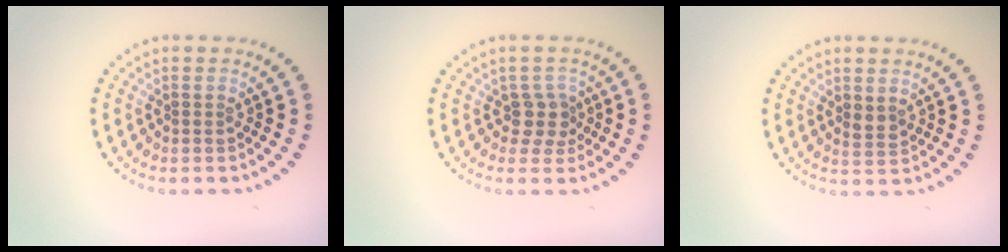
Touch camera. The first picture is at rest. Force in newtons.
{"total": 2.1, "press": 1.7, "slide": 1.3}
{"total": 1.2, "press": 1.1, "slide": 0.4}